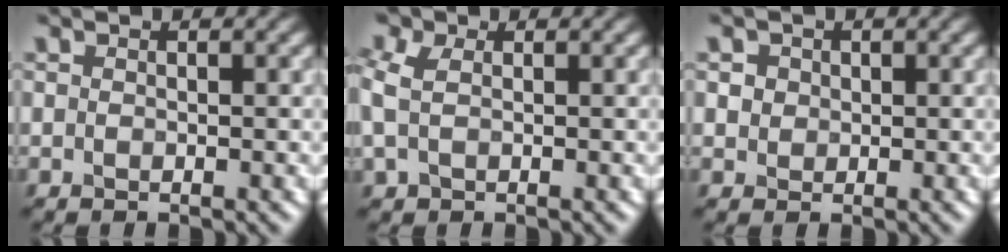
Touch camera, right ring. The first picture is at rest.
{"total": 3.2, "force": [0.6, 2.5, 2.0], "torque": [-0.061, 0.007, 0.009]}
{"total": 1.8, "force": [0.7, 1.5, 0.7], "torque": [-0.015, 0.002, 0.017]}